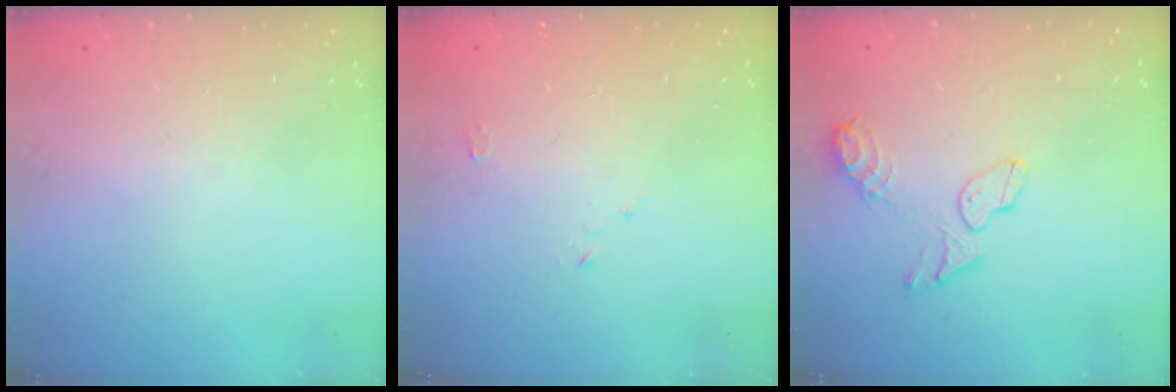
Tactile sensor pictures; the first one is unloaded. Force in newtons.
{"total": 2.5, "press": 2.5, "slide": 0.3}
{"total": 10.5, "press": 9.0, "slide": 5.6}